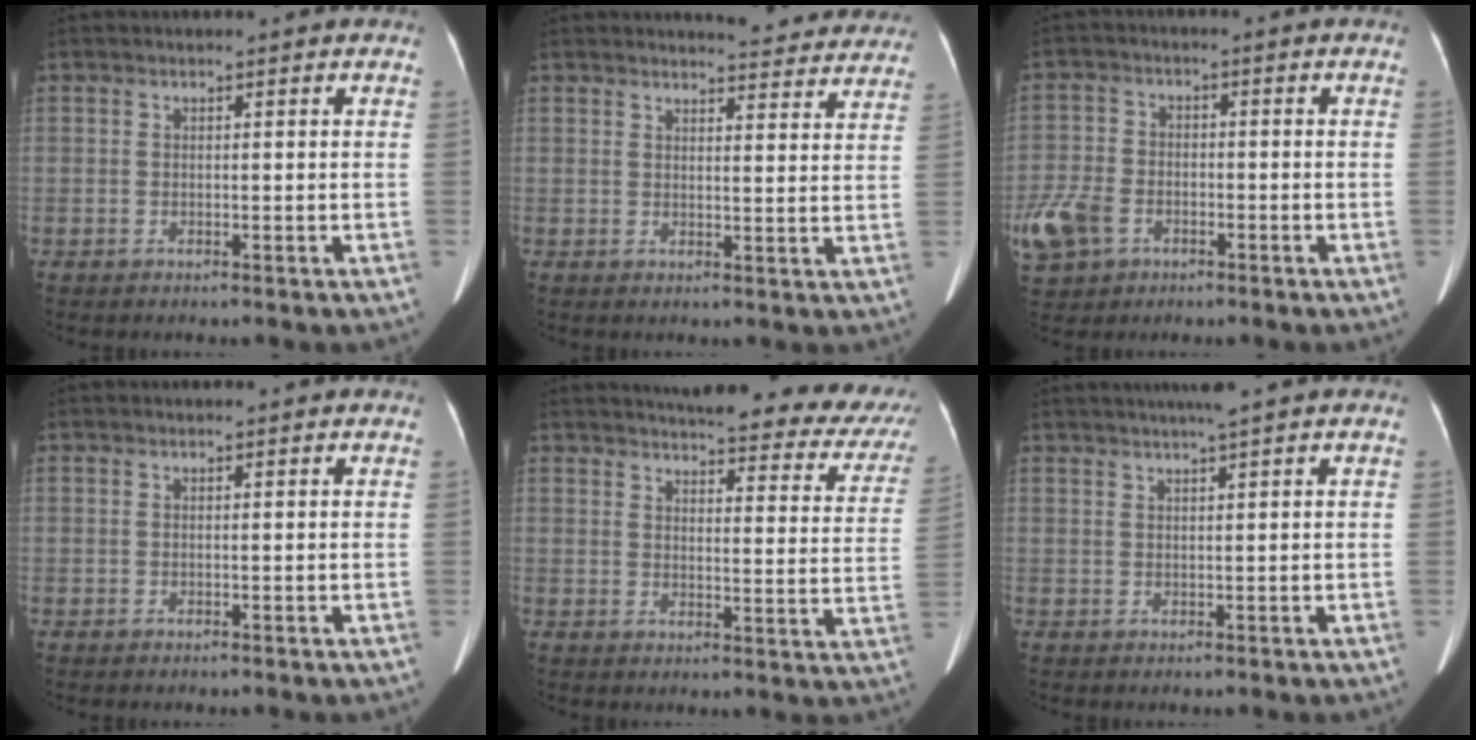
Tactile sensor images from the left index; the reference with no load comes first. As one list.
[{"total": 11.9, "force": [11.5, 2.2, 2.2], "torque": [0.000, -0.023, 0.110]}, {"total": 12.2, "force": [-5.6, 8.8, 6.5], "torque": [-0.188, 0.000, -0.097]}, {"total": 0.7, "force": [0.7, 0.2, 0.2], "torque": [-0.008, 0.007, 0.007]}, {"total": 25.4, "force": [22.8, 5.2, 9.9], "torque": [-0.119, -0.057, 0.246]}, {"total": 4.2, "force": [3.3, -0.7, 2.5], "torque": [-0.038, 0.019, 0.056]}]